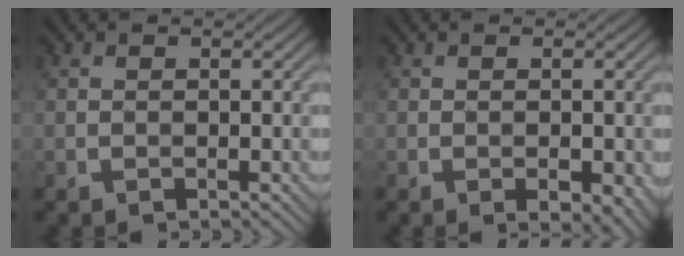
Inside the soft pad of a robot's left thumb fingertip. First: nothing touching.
{"total": 2.8, "force": [-1.3, 1.1, 2.3], "torque": [-0.029, 0.000, -0.013]}